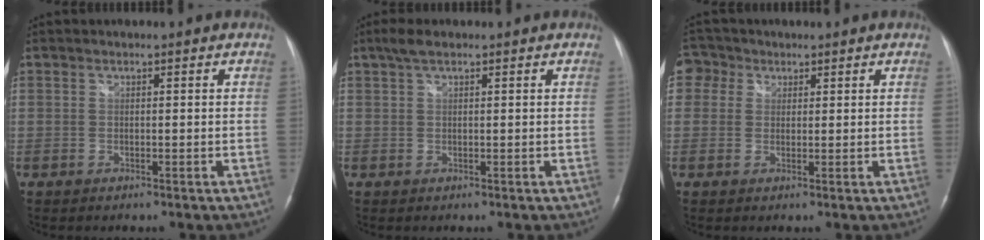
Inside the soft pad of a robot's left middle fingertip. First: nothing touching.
{"total": 2.4, "force": [1.6, 0.7, 1.6], "torque": [-0.034, 0.016, 0.031]}
{"total": 3.6, "force": [1.5, 3.3, 0.5], "torque": [-0.012, 0.015, 0.026]}